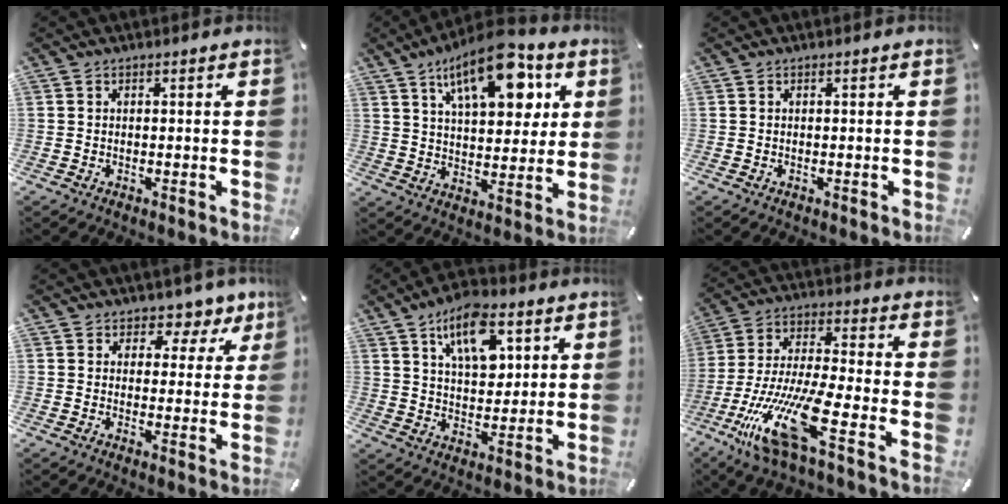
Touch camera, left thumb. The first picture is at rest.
{"total": 17.1, "force": [9.0, 7.9, 12.2], "torque": [-0.186, -0.030, 0.149]}
{"total": 0.0}
{"total": 5.4, "force": [3.6, 3.8, 1.4], "torque": [-0.001, -0.036, 0.056]}
{"total": 13.4, "force": [6.7, 7.4, 9.0], "torque": [-0.133, -0.017, 0.115]}
{"total": 18.8, "force": [-8.7, 4.5, 16.1], "torque": [-0.333, 0.016, -0.145]}